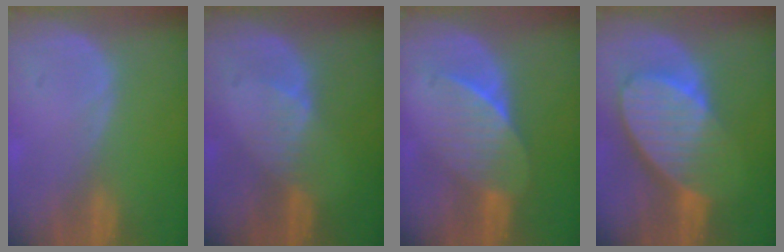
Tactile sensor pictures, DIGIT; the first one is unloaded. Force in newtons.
{"total": 2.7, "press": 2.7, "slide": 0.3}
{"total": 7.1, "press": 6.6, "slide": 2.7}
{"total": 10.2, "press": 9.0, "slide": 4.8}